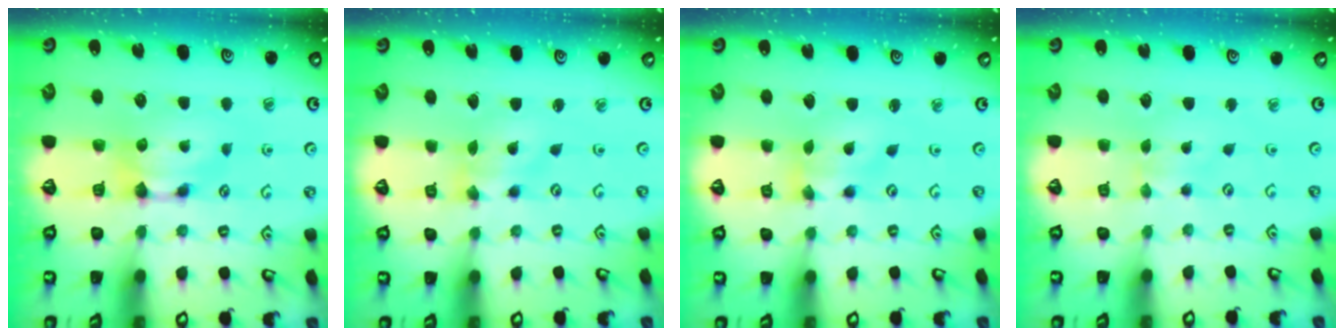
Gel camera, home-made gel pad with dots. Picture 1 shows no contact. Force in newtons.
{"total": 1.2, "press": 0.2, "slide": 1.1}
{"total": 2.0, "press": 1.3, "slide": 1.5}
{"total": 2.0, "press": 2.0, "slide": 0.1}